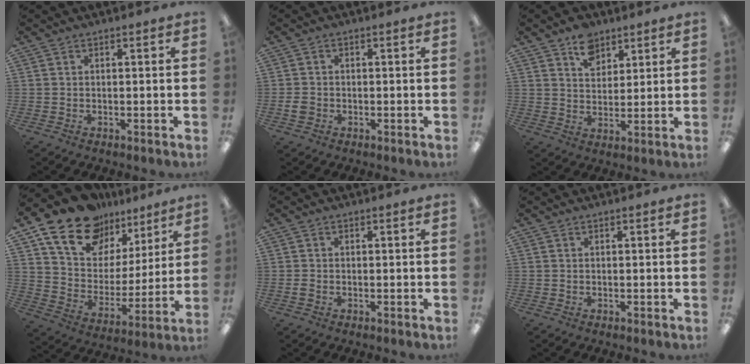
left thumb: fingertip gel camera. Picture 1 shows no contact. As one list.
[{"total": 2.2, "force": [-0.6, 1.8, 1.1], "torque": [-0.018, 0.004, -0.012]}, {"total": 8.2, "force": [5.5, 5.4, 2.9], "torque": [-0.030, -0.023, 0.096]}, {"total": 17.1, "force": [13.0, 9.6, 5.6], "torque": [-0.129, -0.087, 0.242]}, {"total": 1.0, "force": [-0.5, 0.7, 0.6], "torque": [-0.010, 0.002, -0.009]}, {"total": 0.0}]